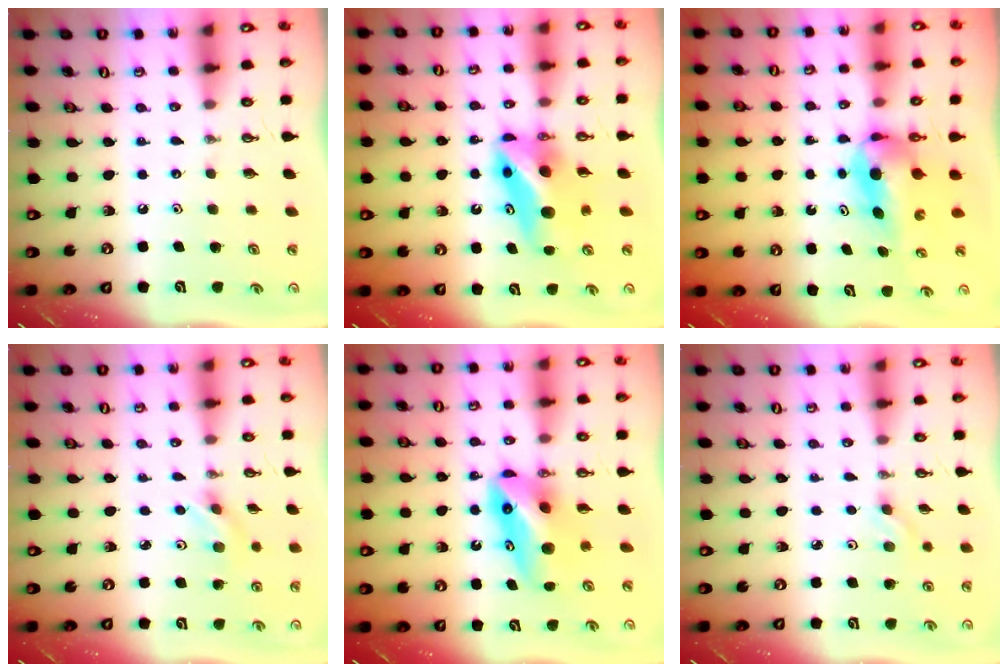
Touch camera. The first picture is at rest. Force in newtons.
{"total": 9.7, "press": 8.5, "slide": 4.5}
{"total": 5.6, "press": 5.3, "slide": 1.8}
{"total": 2.9, "press": 2.8, "slide": 0.8}
{"total": 9.2, "press": 9.1, "slide": 1.2}
{"total": 3.0, "press": 2.6, "slide": 1.5}